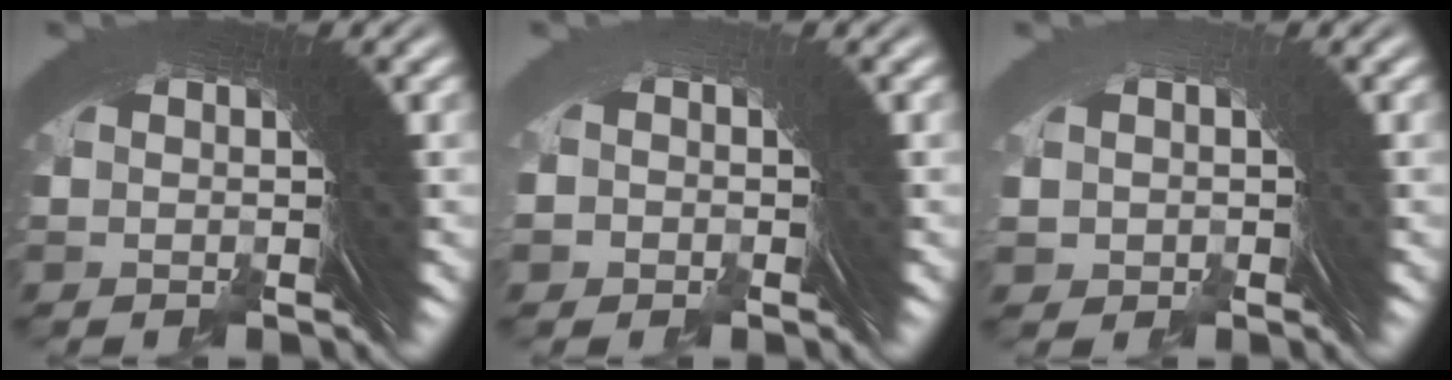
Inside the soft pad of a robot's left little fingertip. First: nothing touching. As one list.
[{"total": 2.6, "force": [0.0, 2.4, -1.0], "torque": [0.022, 0.003, -0.009]}, {"total": 2.6, "force": [0.4, 2.3, -1.2], "torque": [0.024, 0.001, 0.002]}]